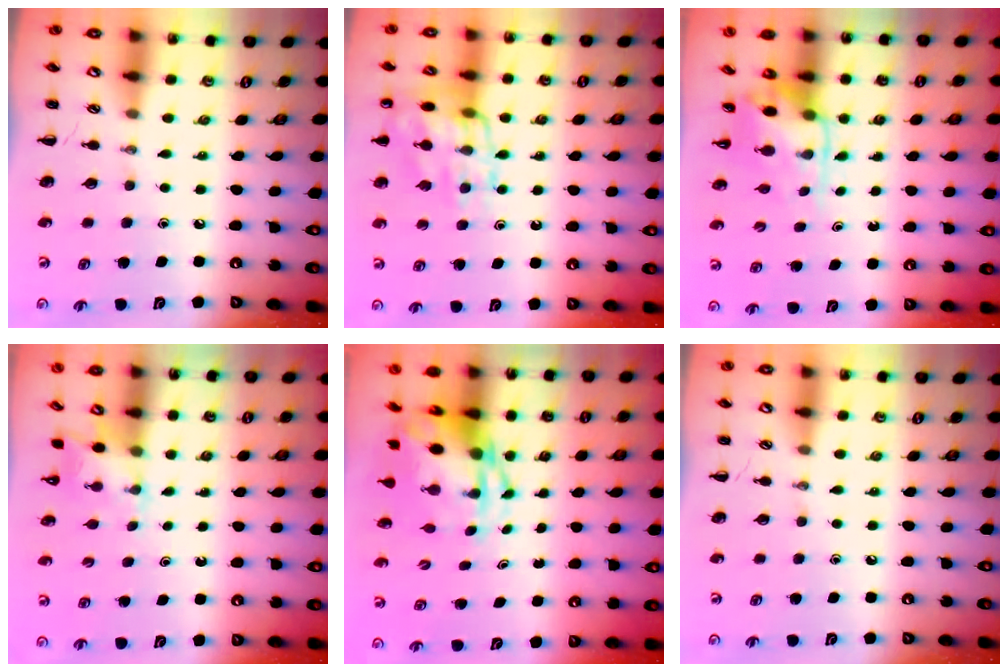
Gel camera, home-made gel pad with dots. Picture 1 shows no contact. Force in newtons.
{"total": 13.8, "press": 13.7, "slide": 1.5}
{"total": 3.8, "press": 3.7, "slide": 0.7}
{"total": 2.2, "press": 2.1, "slide": 0.7}
{"total": 5.4, "press": 5.1, "slide": 1.5}
{"total": 0.0}